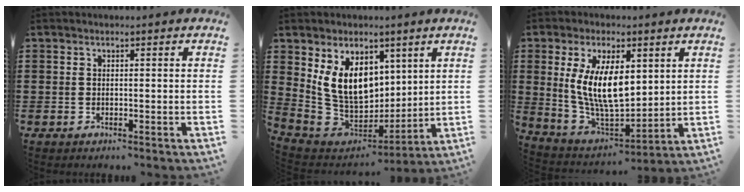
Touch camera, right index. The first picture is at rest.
{"total": 11.1, "force": [3.7, 8.4, 6.3], "torque": [-0.163, -0.018, 0.072]}
{"total": 10.9, "force": [2.5, 5.0, 9.4], "torque": [-0.196, -0.006, 0.043]}